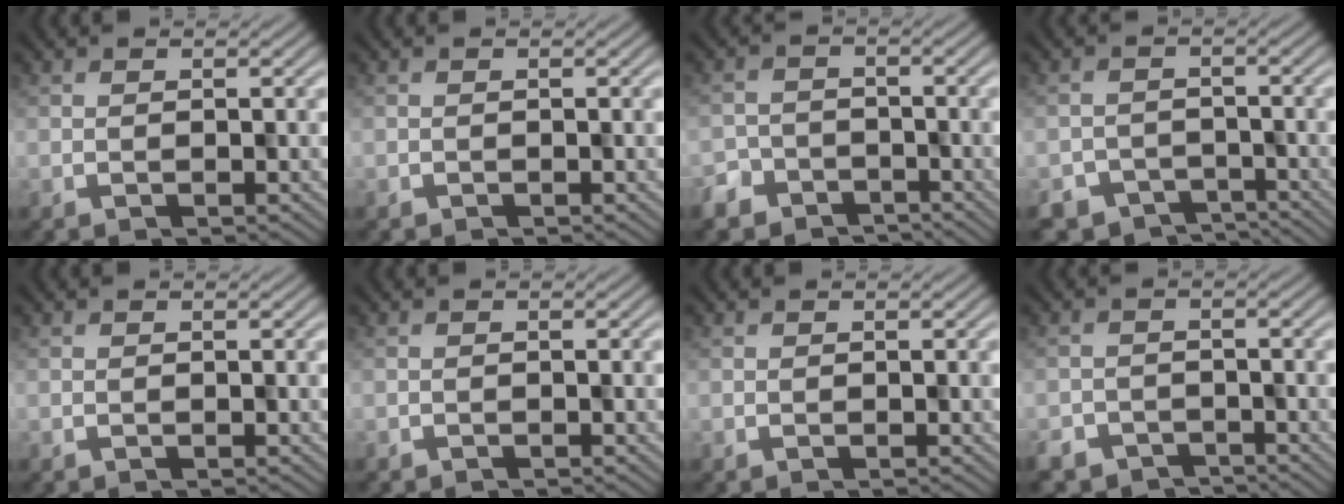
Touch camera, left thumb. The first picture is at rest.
{"total": 0.0}
{"total": 5.5, "force": [-4.6, 3.1, 0.3], "torque": [0.002, -0.008, -0.070]}
{"total": 6.0, "force": [-5.0, 3.3, 0.9], "torque": [-0.008, -0.013, -0.067]}
{"total": 0.0}
{"total": 0.6, "force": [-0.5, 0.1, -0.3], "torque": [0.005, -0.001, -0.007]}
{"total": 0.0}
{"total": 4.4, "force": [-3.8, 2.1, 0.4], "torque": [-0.005, -0.006, -0.060]}